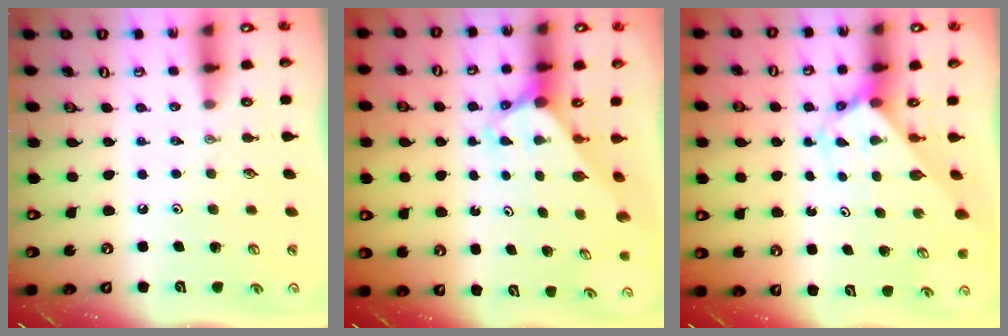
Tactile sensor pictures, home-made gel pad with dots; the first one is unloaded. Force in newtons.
{"total": 3.2, "press": 3.2, "slide": 0.2}
{"total": 2.7, "press": 2.7, "slide": 0.2}